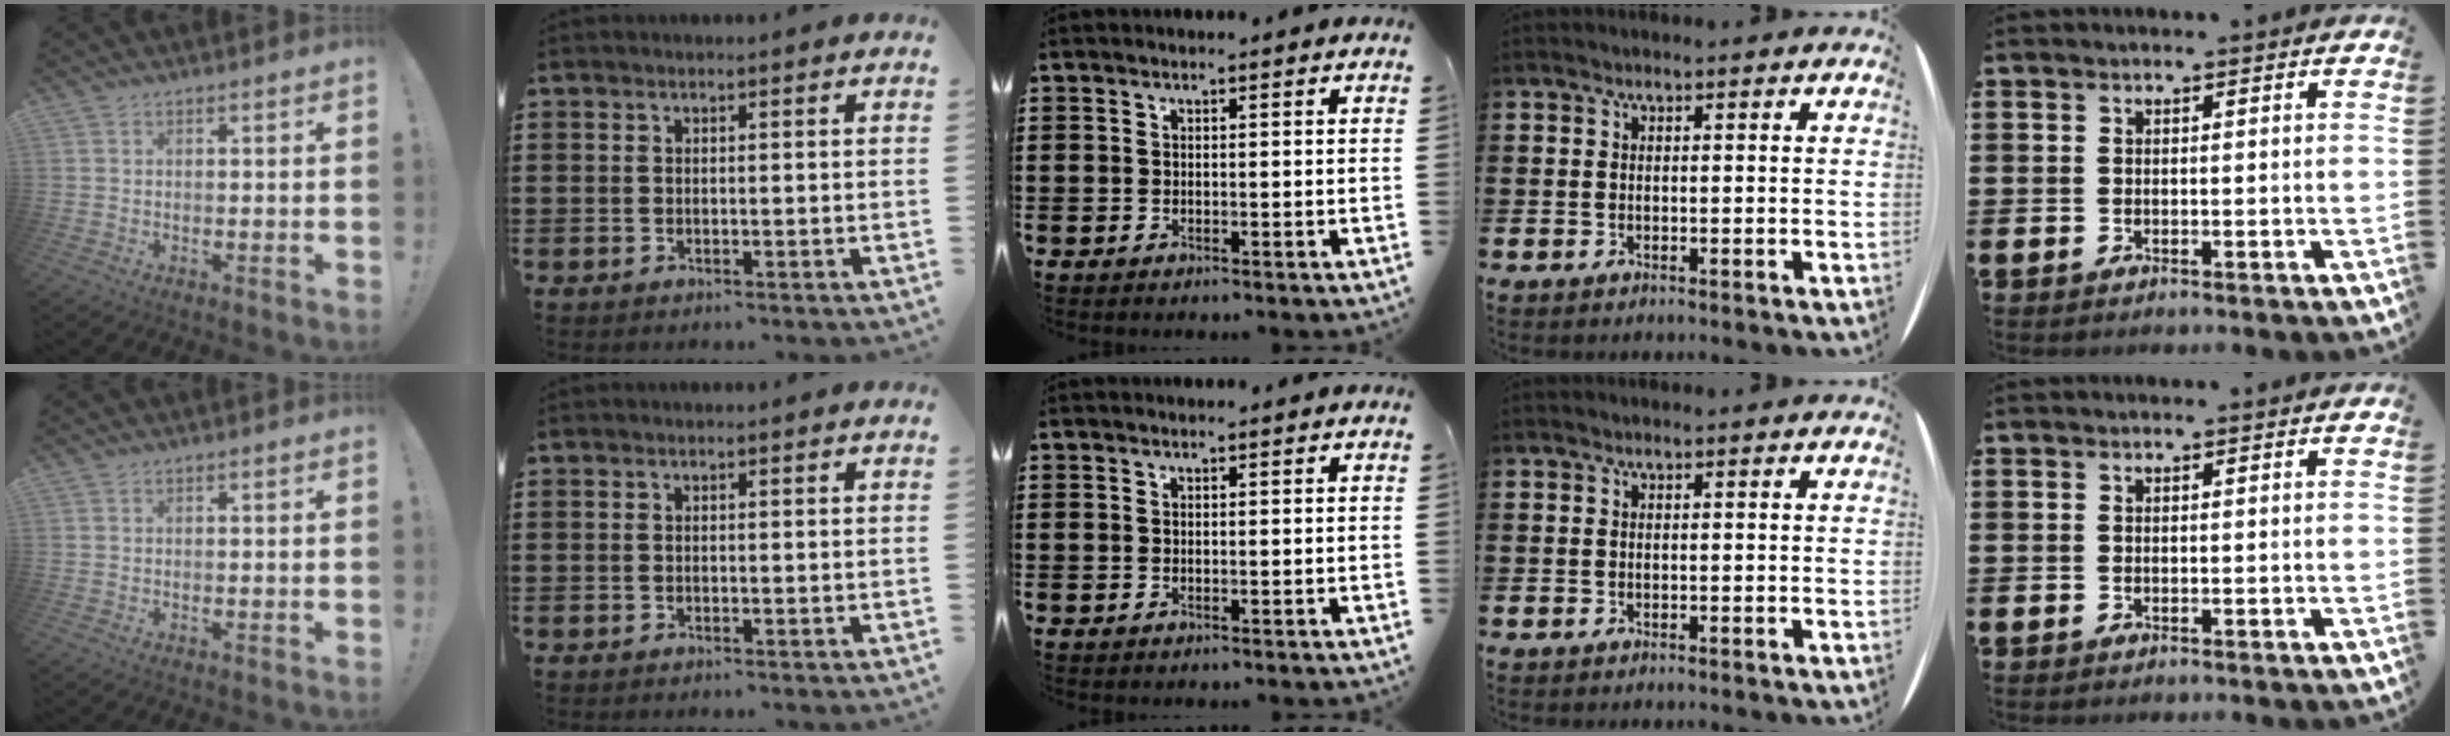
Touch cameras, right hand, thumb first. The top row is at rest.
{}